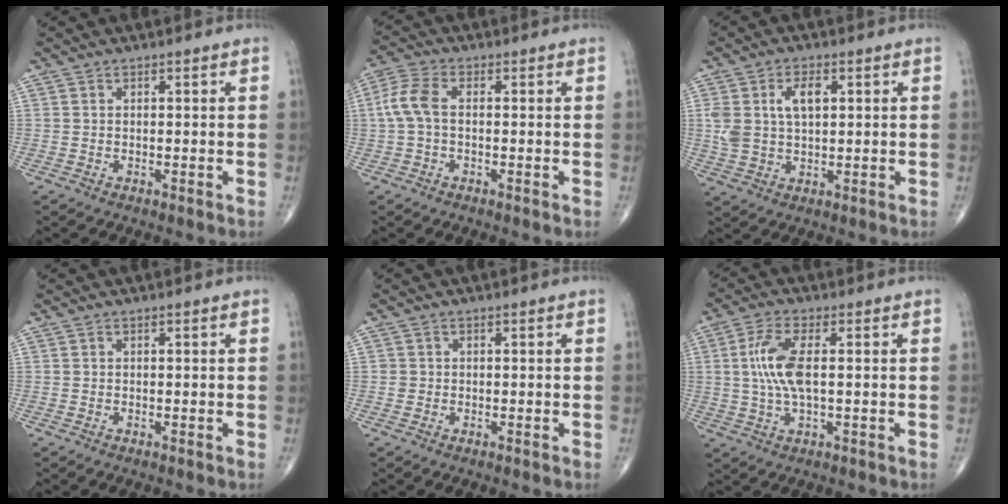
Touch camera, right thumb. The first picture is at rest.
{"total": 6.0, "force": [0.1, 3.4, 4.9], "torque": [-0.121, 0.019, -0.004]}
{"total": 7.8, "force": [2.0, 4.5, 6.1], "torque": [-0.119, 0.005, 0.042]}
{"total": 0.0}
{"total": 0.8, "force": [-0.1, 0.8, 0.0], "torque": [0.003, 0.004, -0.003]}
{"total": 8.1, "force": [0.7, 2.9, 7.6], "torque": [-0.177, 0.004, 0.014]}